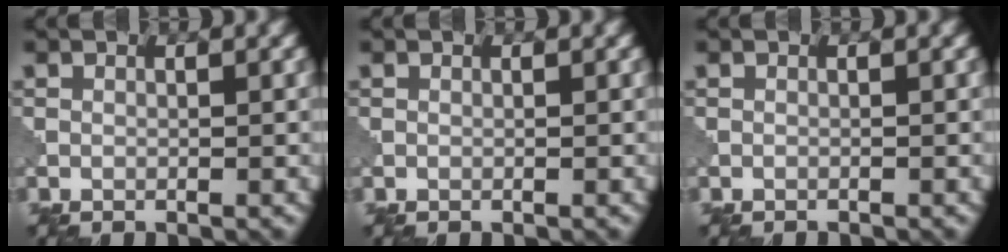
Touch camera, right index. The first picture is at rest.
{"total": 0.0}
{"total": 0.8, "force": [-0.8, 0.1, 0.1], "torque": [0.001, -0.002, -0.013]}